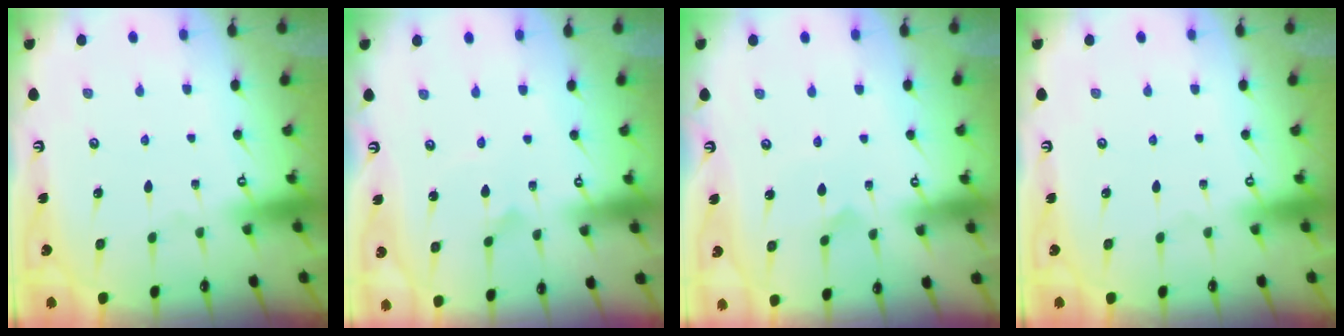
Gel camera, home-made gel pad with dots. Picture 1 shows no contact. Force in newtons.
{"total": 1.7, "press": 1.7, "slide": 0.1}
{"total": 4.4, "press": 4.4, "slide": 0.5}
{"total": 0.0}